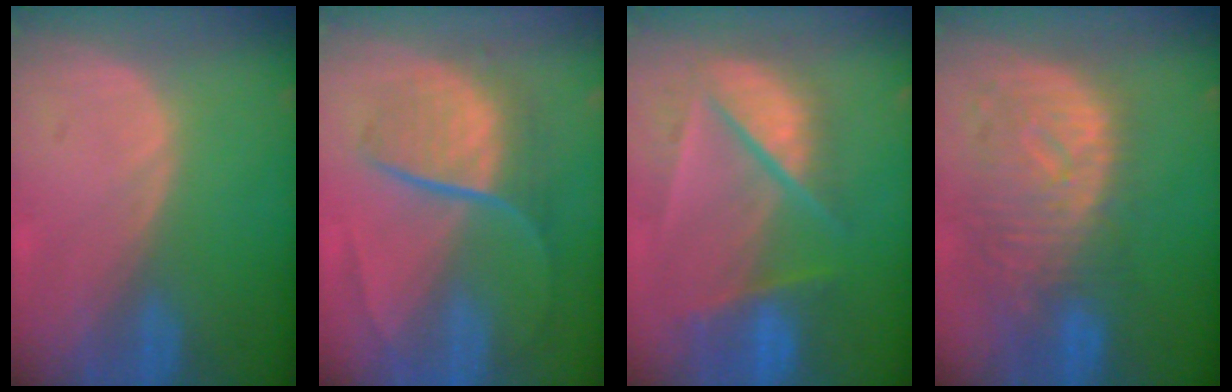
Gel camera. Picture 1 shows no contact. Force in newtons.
{"total": 9.2, "press": 7.6, "slide": 5.1}
{"total": 9.8, "press": 8.4, "slide": 5.0}
{"total": 10.9, "press": 9.7, "slide": 4.9}